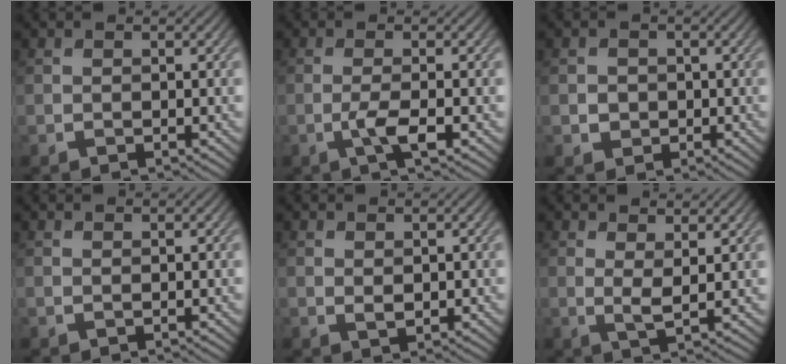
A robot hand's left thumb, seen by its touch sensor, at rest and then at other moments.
{"total": 3.1, "force": [-1.0, 0.4, 2.9], "torque": [-0.059, 0.006, -0.027]}
{"total": 1.6, "force": [-0.1, 1.6, 0.3], "torque": [-0.003, -0.004, -0.007]}
{"total": 0.0}
{"total": 1.1, "force": [0.4, 0.6, 0.7], "torque": [-0.015, -0.003, 0.011]}
{"total": 2.5, "force": [1.4, 0.3, 2.1], "torque": [-0.047, -0.007, 0.023]}